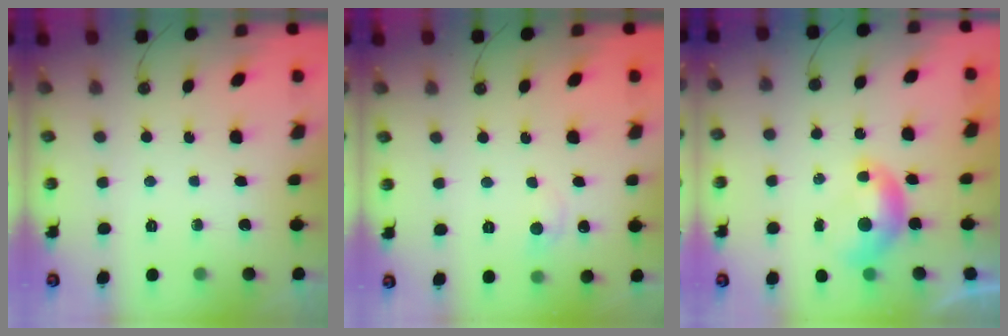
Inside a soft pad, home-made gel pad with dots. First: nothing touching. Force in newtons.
{"total": 1.1, "press": 0.9, "slide": 0.7}
{"total": 0.0}